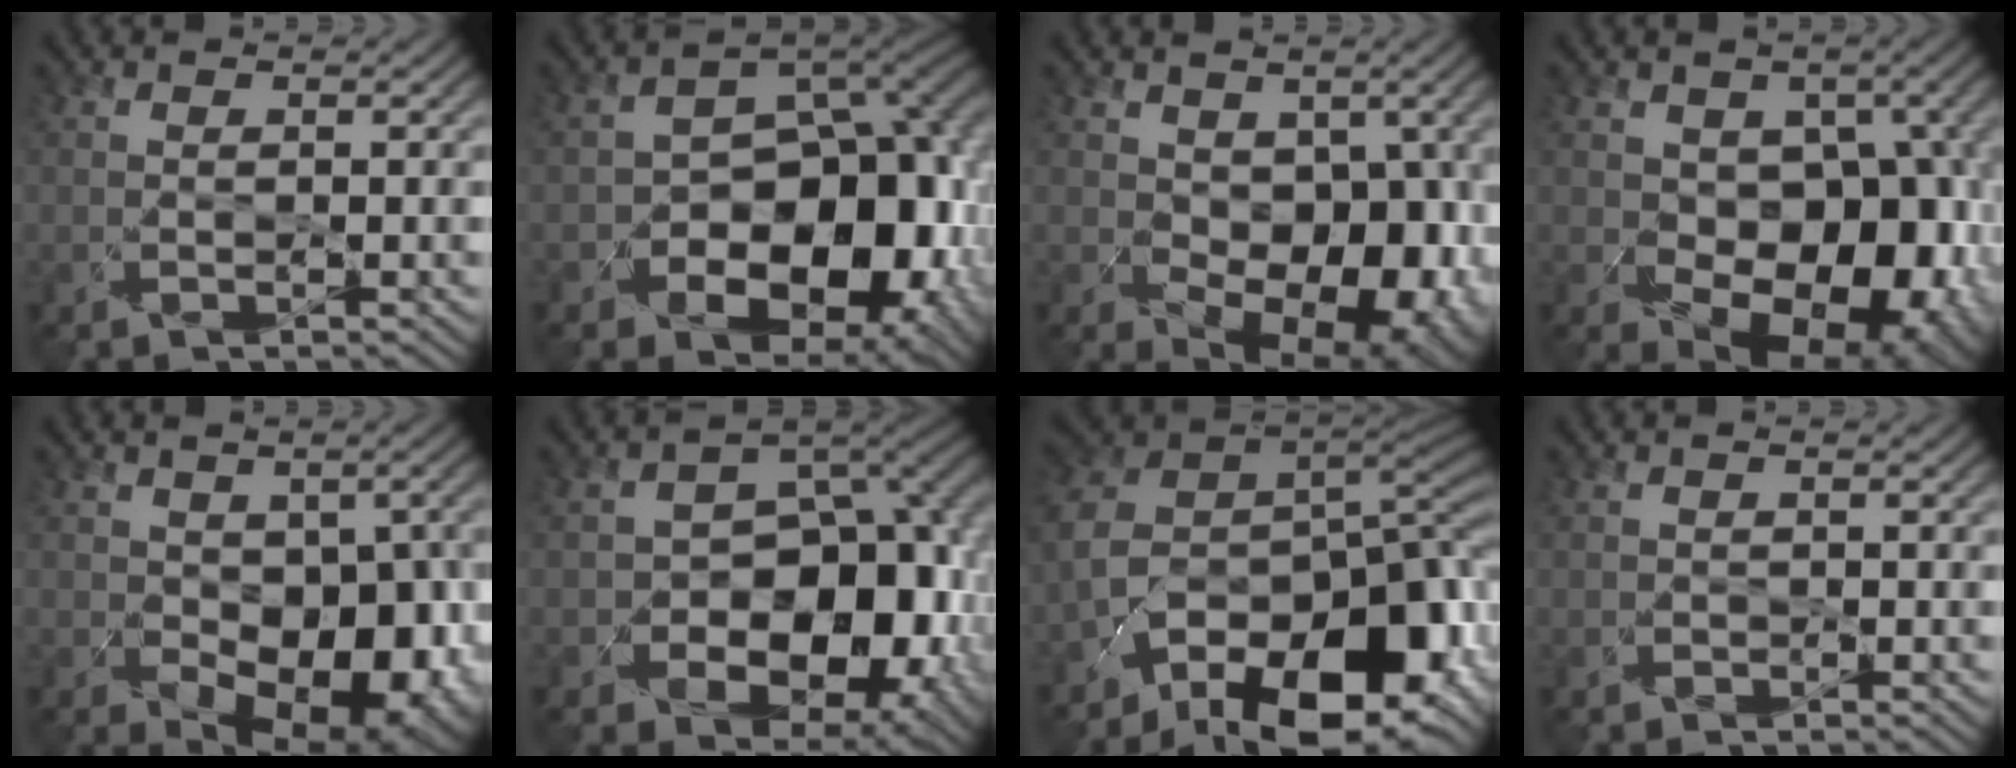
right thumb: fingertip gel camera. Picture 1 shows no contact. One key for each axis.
{"total": 15.9, "fx": -5.4, "fy": 10.6, "fz": 10.6, "tx": -0.108, "ty": -0.031, "tz": -0.068}
{"total": 14.4, "fx": -2.1, "fy": 9.9, "fz": 10.2, "tx": -0.133, "ty": -0.055, "tz": 0.007}
{"total": 17.4, "fx": -4.3, "fy": 12.3, "fz": 11.5, "tx": -0.125, "ty": -0.031, "tz": -0.022}
{"total": 14.5, "fx": -4.1, "fy": 9.5, "fz": 10.1, "tx": -0.119, "ty": -0.043, "tz": -0.018}
{"total": 14.5, "fx": -4.4, "fy": 9.9, "fz": 9.6, "tx": -0.101, "ty": -0.025, "tz": -0.057}
{"total": 16.9, "fx": -8.4, "fy": 9.7, "fz": 11.0, "tx": -0.208, "ty": -0.025, "tz": -0.119}
{"total": 0.0}